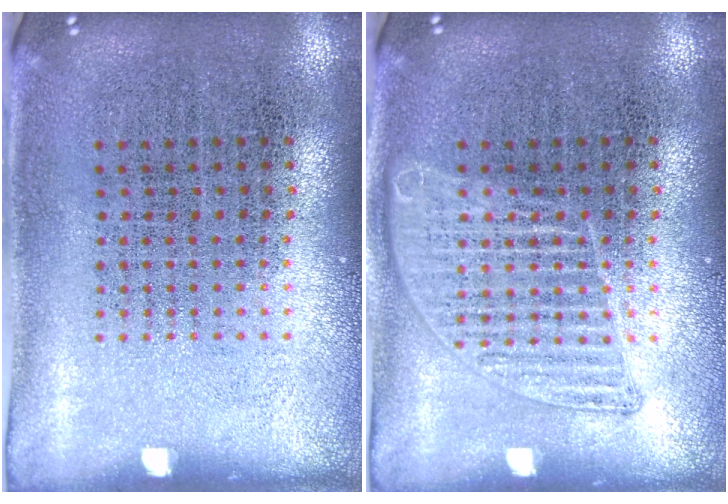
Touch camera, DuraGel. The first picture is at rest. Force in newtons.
{"total": 1.8, "press": 1.8, "slide": 0.2}